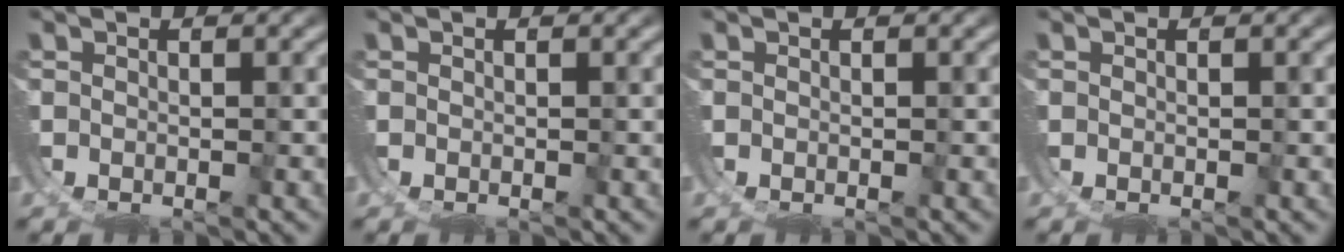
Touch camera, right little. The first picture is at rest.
{"total": 0.0}
{"total": 0.0}
{"total": 0.0}